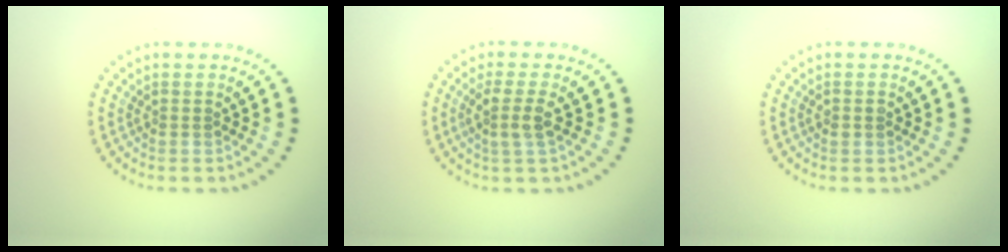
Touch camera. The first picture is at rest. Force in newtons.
{"total": 2.2, "press": 1.8, "slide": 1.2}
{"total": 1.0, "press": 1.0, "slide": 0.0}